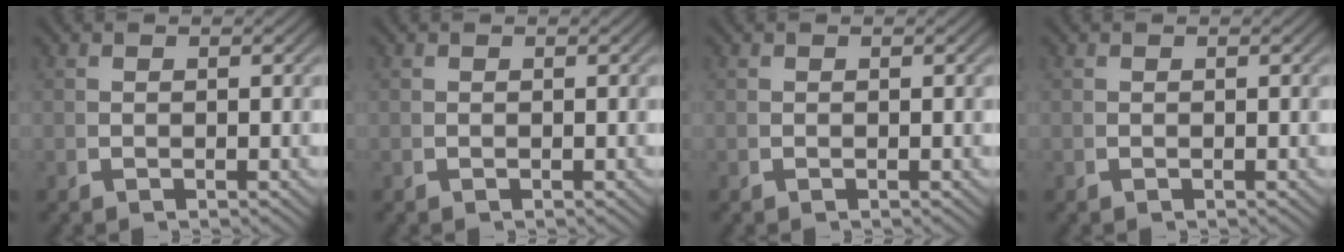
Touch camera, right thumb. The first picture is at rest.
{"total": 0.0}
{"total": 0.0}
{"total": 0.0}